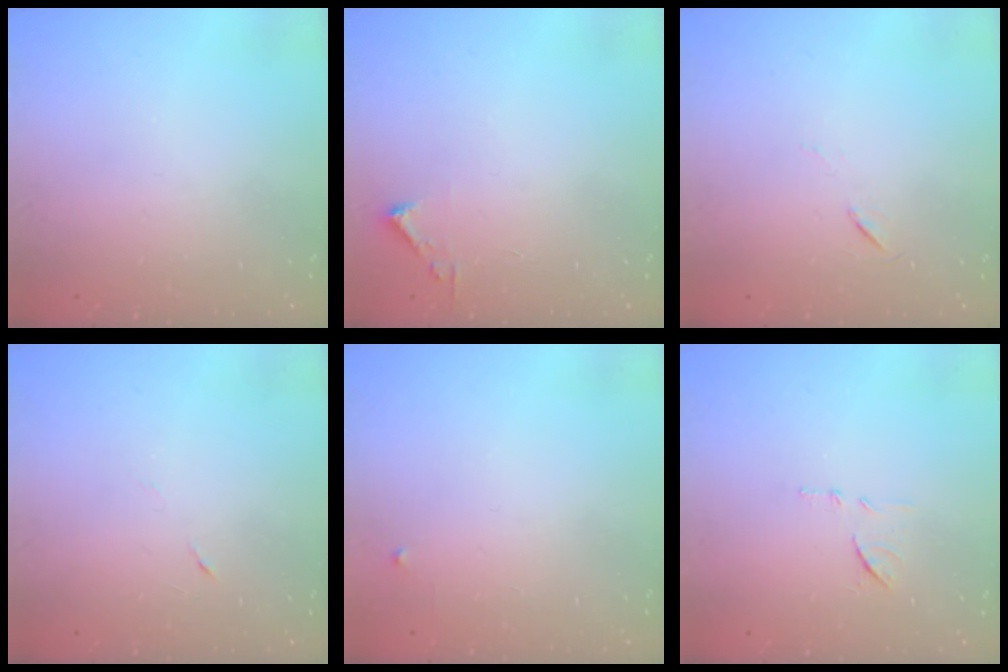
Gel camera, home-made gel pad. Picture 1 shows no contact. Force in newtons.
{"total": 2.4, "press": 2.4, "slide": 0.3}
{"total": 5.5, "press": 5.1, "slide": 2.1}
{"total": 2.9, "press": 2.7, "slide": 1.0}
{"total": 2.4, "press": 2.3, "slide": 0.4}
{"total": 8.2, "press": 8.2, "slide": 0.6}